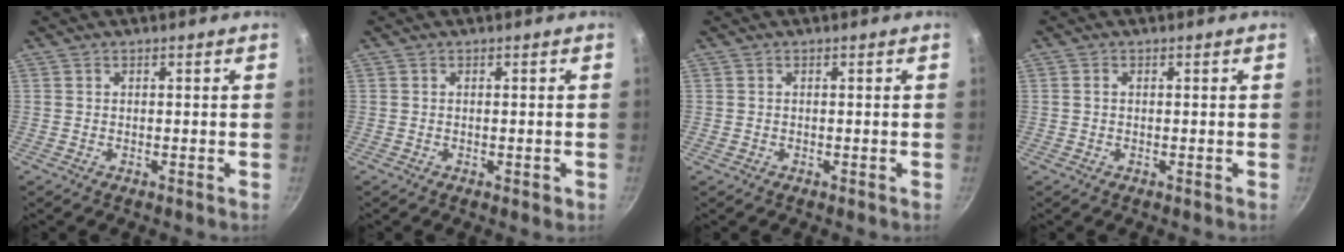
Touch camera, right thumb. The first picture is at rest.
{"total": 1.5, "force": [-0.5, 0.6, 1.3], "torque": [-0.016, 0.000, -0.007]}
{"total": 0.0}
{"total": 0.8, "force": [0.0, 0.6, 0.6], "torque": [-0.011, 0.004, 0.000]}